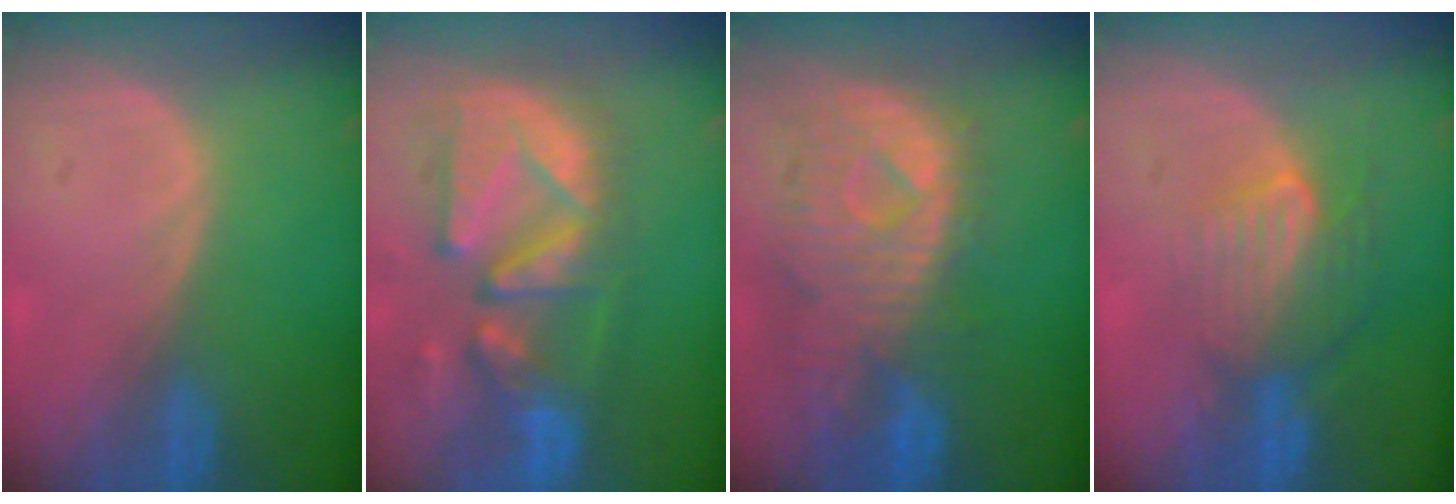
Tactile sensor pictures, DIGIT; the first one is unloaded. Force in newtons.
{"total": 12.7, "press": 11.2, "slide": 6.1}
{"total": 11.5, "press": 9.9, "slide": 5.8}
{"total": 7.9, "press": 7.3, "slide": 3.0}